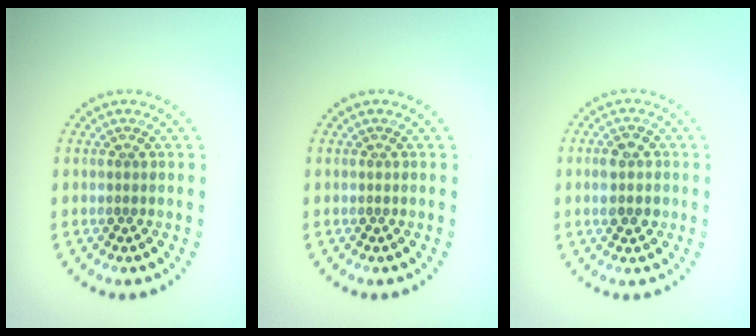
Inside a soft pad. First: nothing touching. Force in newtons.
{"total": 0.0}
{"total": 2.8, "press": 2.8, "slide": 0.1}